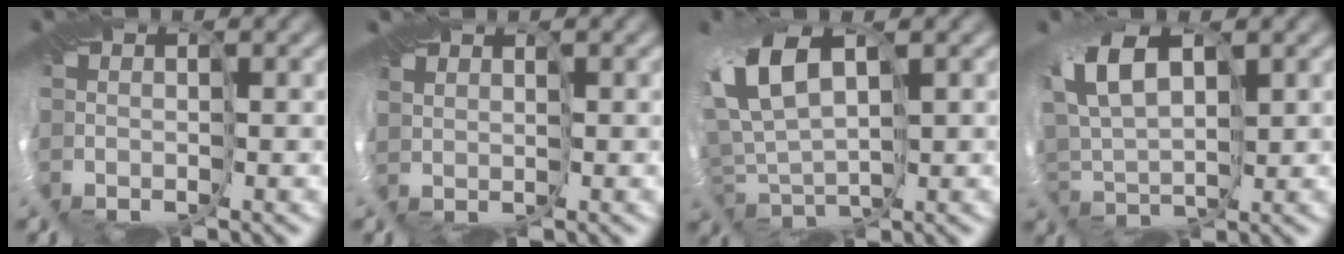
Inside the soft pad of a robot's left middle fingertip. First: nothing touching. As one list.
[{"total": 0.7, "force": [0.3, 0.7, 0.0], "torque": [0.002, -0.004, 0.001]}, {"total": 8.4, "force": [0.8, 4.7, 6.9], "torque": [-0.151, -0.010, 0.020]}, {"total": 6.4, "force": [0.2, 3.8, 5.1], "torque": [-0.103, -0.006, 0.002]}]